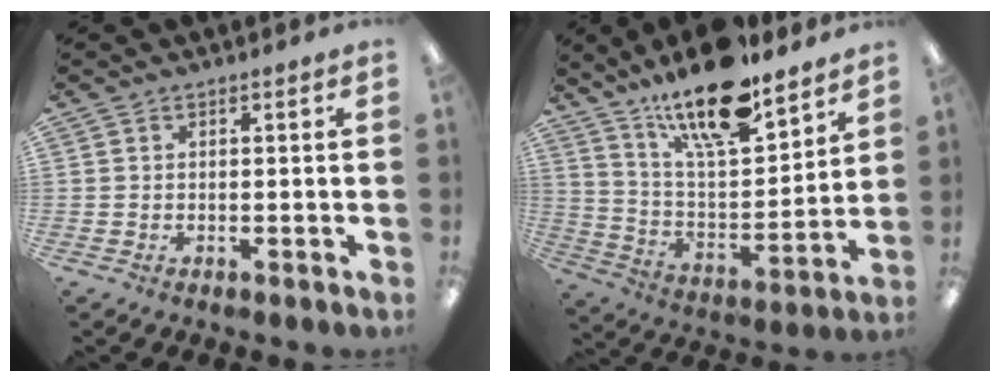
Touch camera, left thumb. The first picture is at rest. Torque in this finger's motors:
{"motor_torque": [1.17, -0.31, 1.44, -1.33, 0.35]}